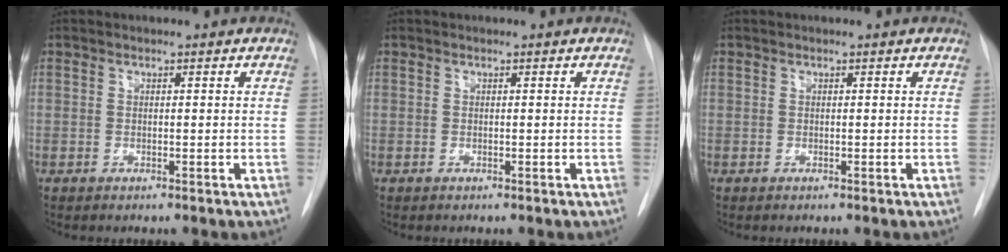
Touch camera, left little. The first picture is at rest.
{"total": 0.0}
{"total": 0.0}